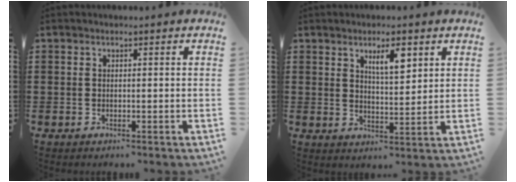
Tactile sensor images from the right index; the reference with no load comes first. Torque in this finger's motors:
{"motor_torque": [0.41, 0.25, 0.15, 0.08]}